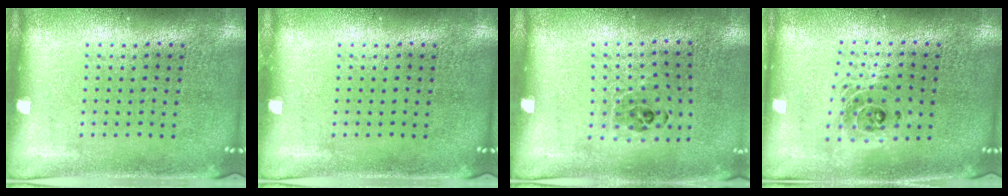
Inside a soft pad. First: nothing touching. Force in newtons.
{"total": 0.0}
{"total": 0.9, "press": 0.8, "slide": 0.3}
{"total": 1.5, "press": 1.3, "slide": 0.9}